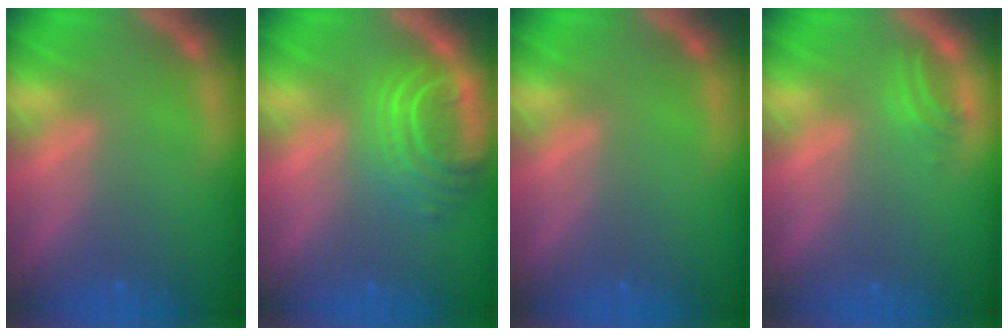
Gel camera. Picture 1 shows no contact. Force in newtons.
{"total": 6.1}
{"total": 0.0}
{"total": 1.5}